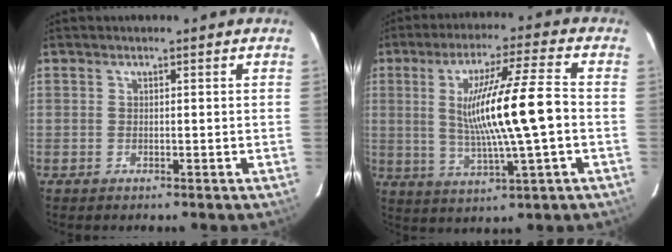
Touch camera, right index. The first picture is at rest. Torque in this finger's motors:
{"motor_torque": [1.17, -0.18, 0.63, 0.21]}